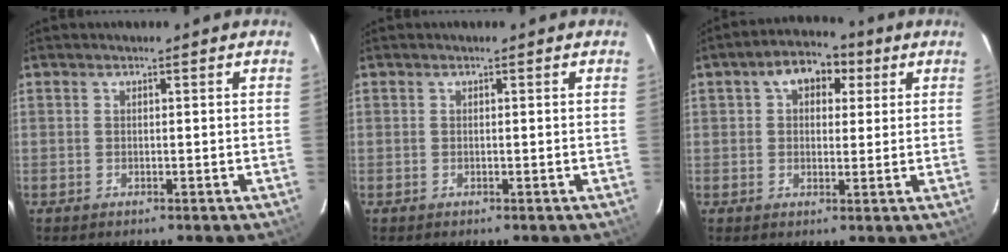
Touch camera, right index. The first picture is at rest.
{"total": 0.0}
{"total": 7.7, "force": [3.0, 5.1, 4.9], "torque": [-0.077, 0.029, 0.044]}